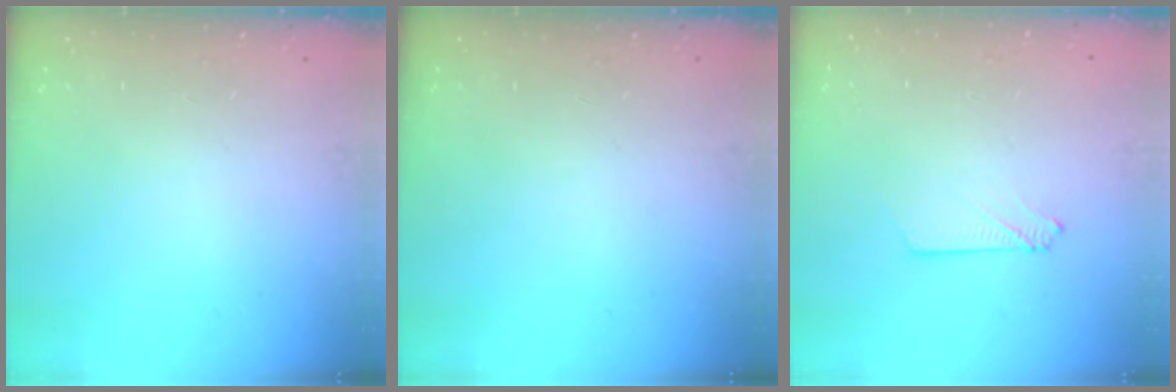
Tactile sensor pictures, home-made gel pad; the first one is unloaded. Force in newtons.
{"total": 0.0}
{"total": 2.6, "press": 2.6, "slide": 0.3}